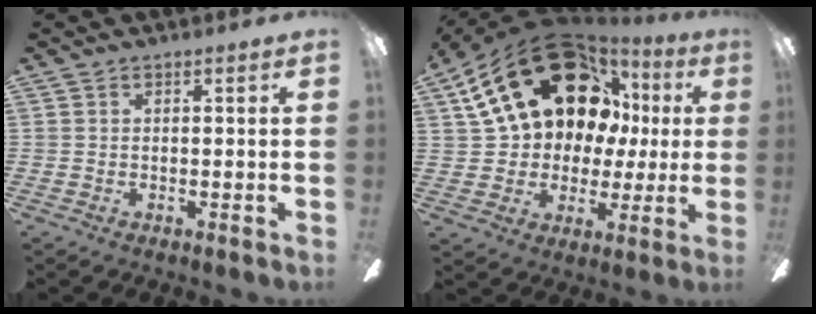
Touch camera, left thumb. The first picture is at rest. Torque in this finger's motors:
{"motor_torque": [1.46, 3.54, 1.52, -1.25, 0.36]}